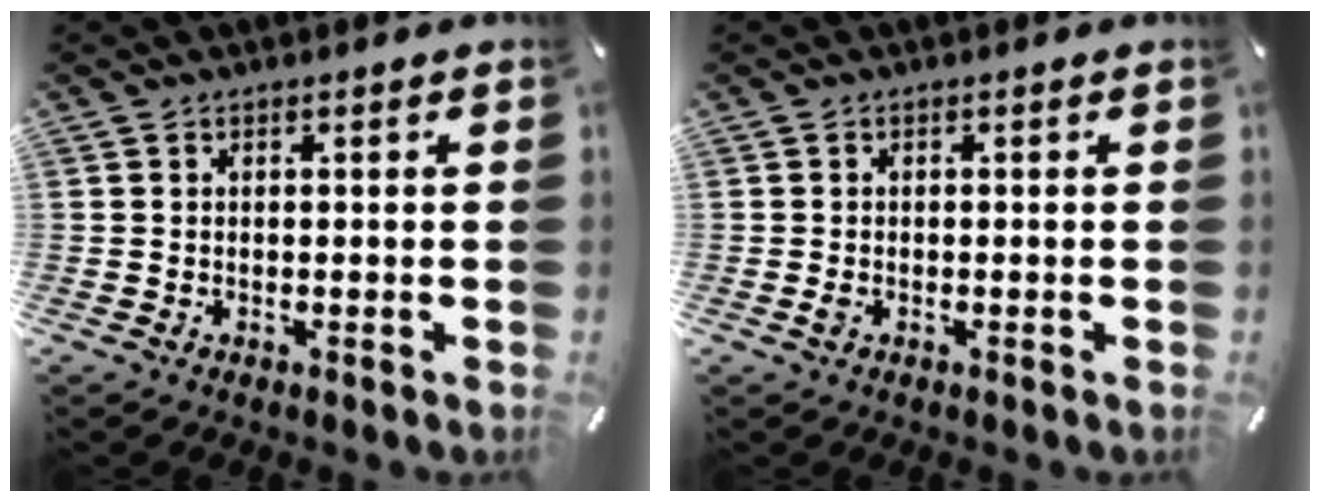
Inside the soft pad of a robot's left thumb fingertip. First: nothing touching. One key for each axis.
{"total": 1.0, "fx": -0.3, "fy": 0.7, "fz": 0.7, "tx": -0.012, "ty": 0.000, "tz": -0.006}